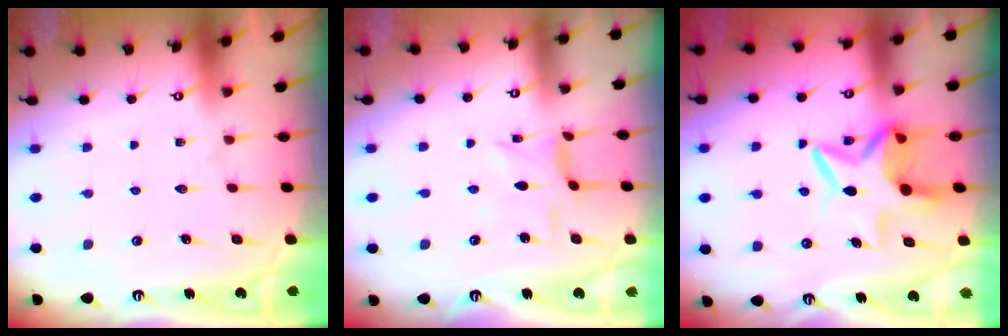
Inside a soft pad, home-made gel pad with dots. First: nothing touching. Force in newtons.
{"total": 3.6, "press": 3.6, "slide": 0.3}
{"total": 9.8, "press": 9.7, "slide": 1.1}